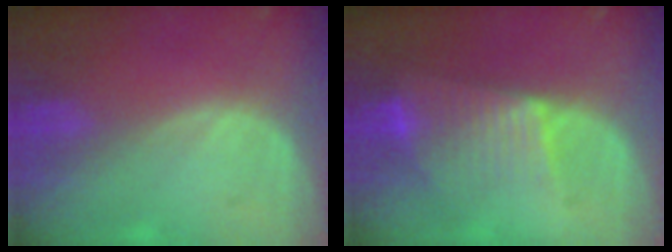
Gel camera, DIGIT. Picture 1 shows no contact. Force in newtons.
{"total": 7.5, "press": 6.5, "slide": 3.7}